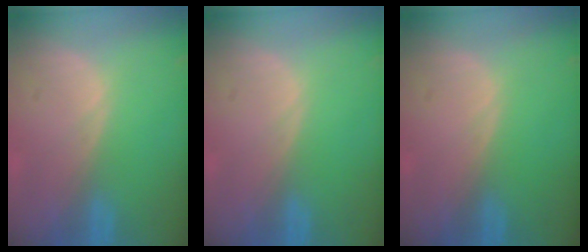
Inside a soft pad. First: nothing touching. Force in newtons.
{"total": 0.0}
{"total": 0.0}